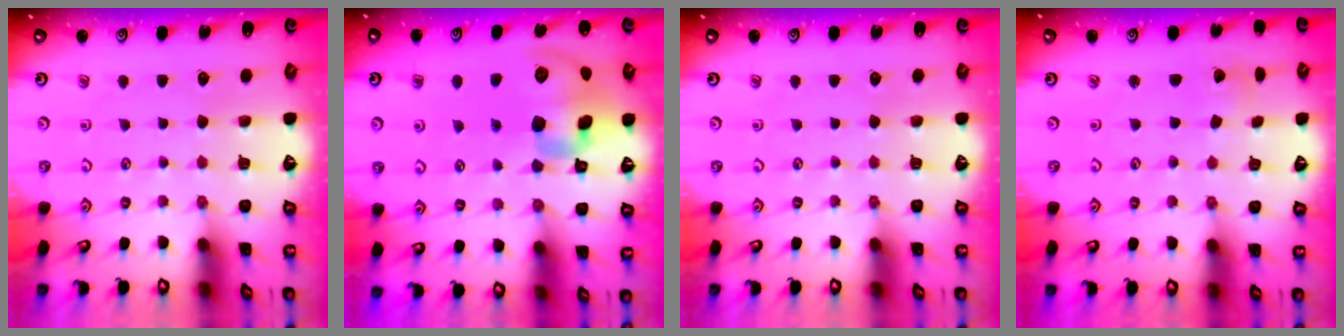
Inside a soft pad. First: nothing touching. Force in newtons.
{"total": 17.3, "press": 17.1, "slide": 2.7}
{"total": 0.0}
{"total": 1.7, "press": 1.7, "slide": 0.1}